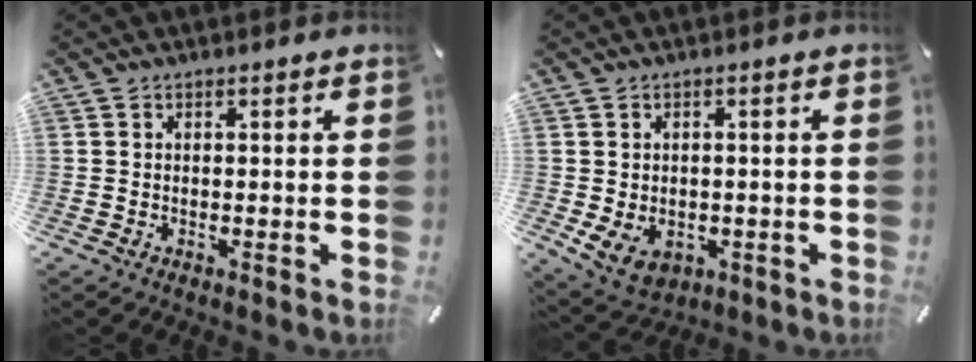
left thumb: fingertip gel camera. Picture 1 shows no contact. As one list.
[{"total": 6.2, "force": [-1.4, 5.1, 3.3], "torque": [-0.060, 0.005, -0.025]}]